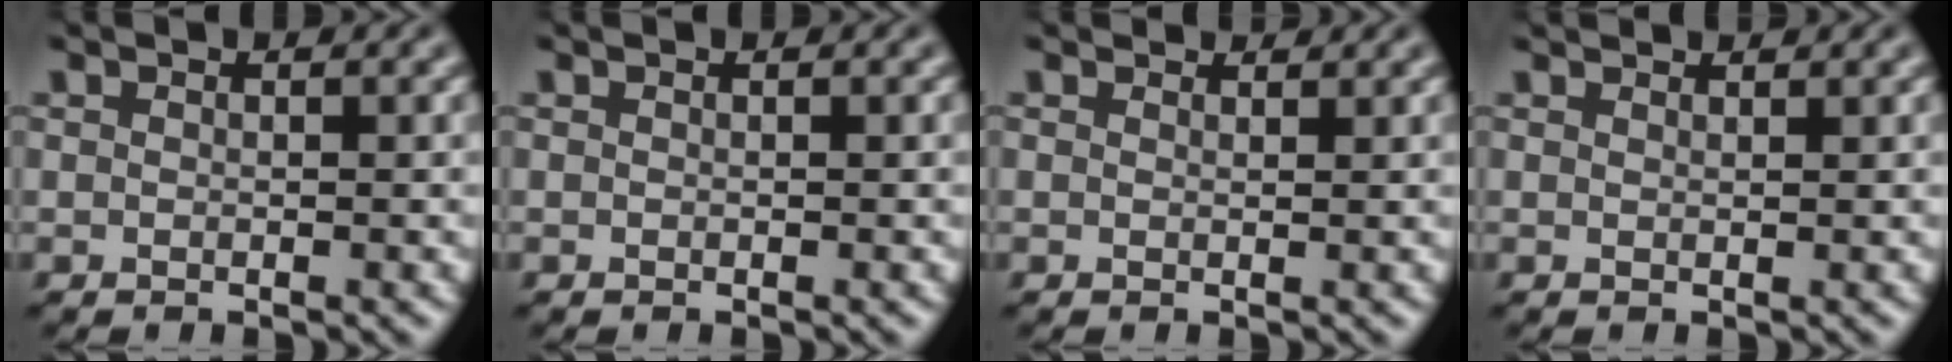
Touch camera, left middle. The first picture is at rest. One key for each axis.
{"total": 0.0}
{"total": 1.6, "fx": 1.5, "fy": 0.4, "fz": 0.4, "tx": -0.011, "ty": -0.002, "tz": 0.015}
{"total": 1.4, "fx": 1.3, "fy": 0.1, "fz": 0.3, "tx": -0.008, "ty": -0.002, "tz": 0.016}